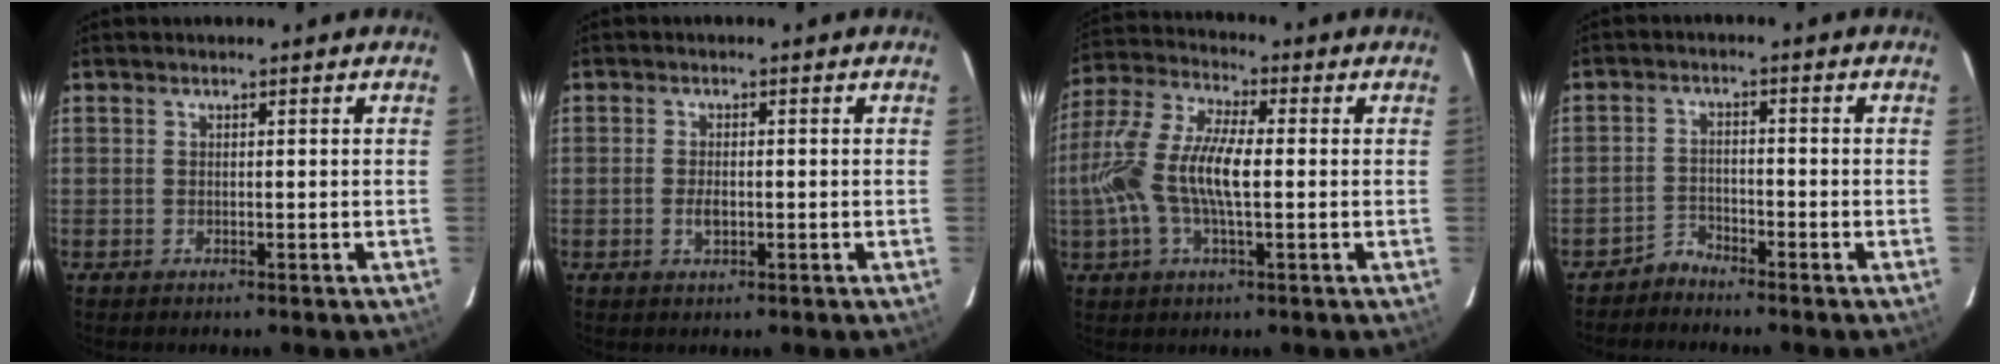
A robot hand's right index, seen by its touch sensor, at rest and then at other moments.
{"total": 2.4, "force": [-0.6, 1.2, 1.9], "torque": [-0.037, -0.001, -0.011]}
{"total": 14.3, "force": [-1.2, 4.6, 13.5], "torque": [-0.282, 0.007, -0.028]}
{"total": 2.6, "force": [-2.5, 0.8, -0.5], "torque": [0.011, 0.006, -0.050]}